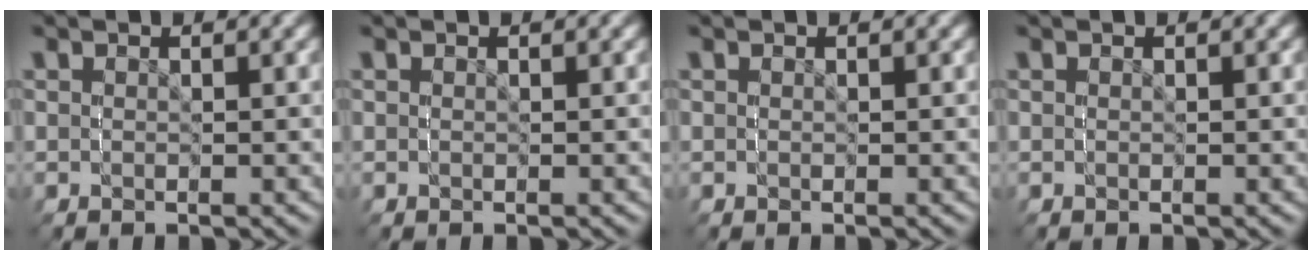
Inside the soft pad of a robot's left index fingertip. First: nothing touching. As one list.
[{"total": 0.0}, {"total": 0.0}, {"total": 0.0}]